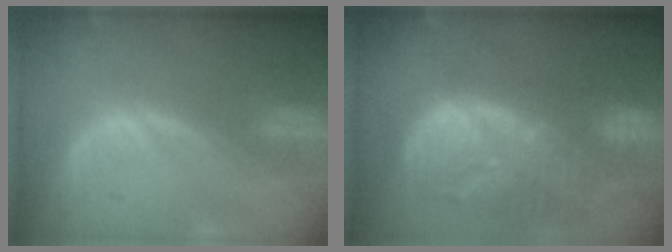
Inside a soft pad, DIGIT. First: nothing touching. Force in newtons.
{"total": 13.3, "press": 11.6, "slide": 6.6}